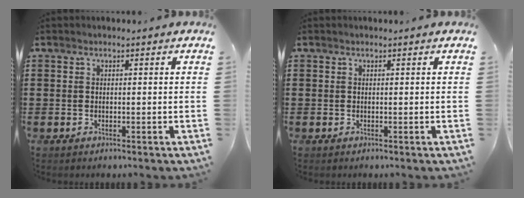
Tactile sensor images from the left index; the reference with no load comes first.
{"total": 0.0}